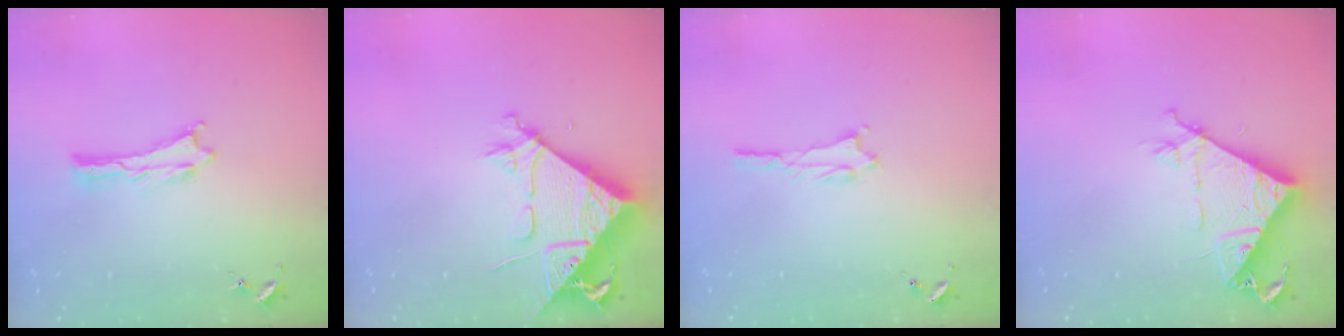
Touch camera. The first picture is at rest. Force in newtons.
{"total": 8.7, "press": 8.6, "slide": 1.0}
{"total": 1.0, "press": 1.0, "slide": 0.1}
{"total": 8.8, "press": 8.7, "slide": 0.9}